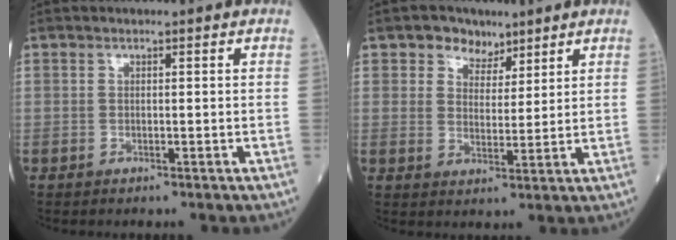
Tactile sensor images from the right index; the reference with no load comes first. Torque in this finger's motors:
{"motor_torque": [0.03, 0.04, 0.04, 0.03]}